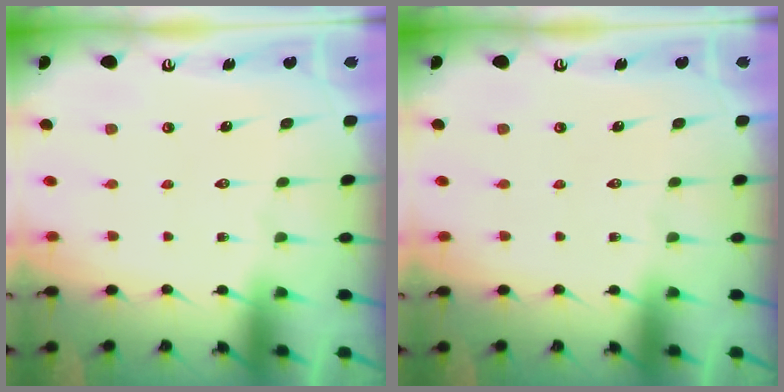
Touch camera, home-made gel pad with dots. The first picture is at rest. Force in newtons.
{"total": 0.0}